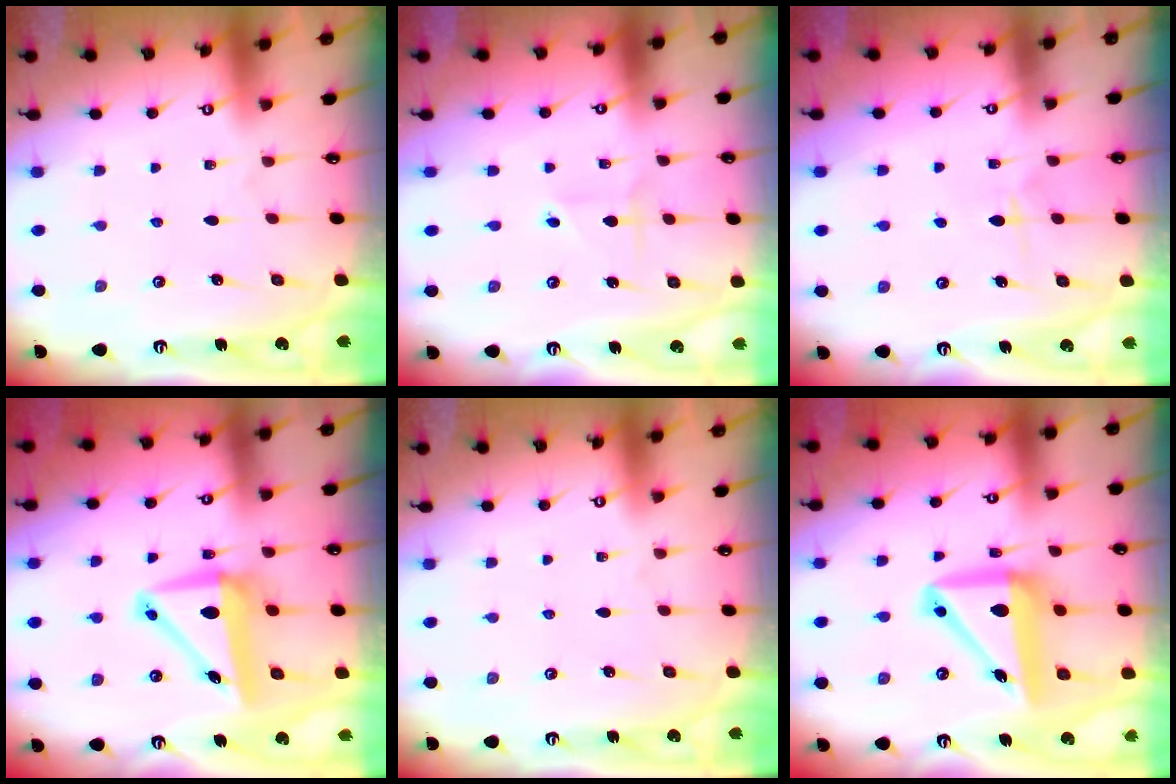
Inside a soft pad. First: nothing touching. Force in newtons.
{"total": 2.2, "press": 2.2, "slide": 0.2}
{"total": 4.8, "press": 4.7, "slide": 0.7}
{"total": 8.1, "press": 7.9, "slide": 1.8}
{"total": 0.0}
{"total": 12.9, "press": 12.5, "slide": 3.4}